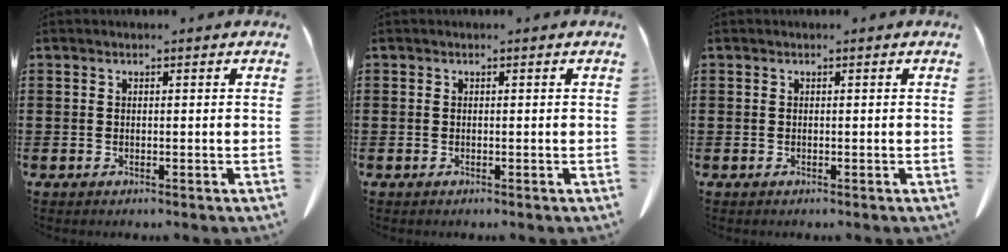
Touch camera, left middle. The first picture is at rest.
{"total": 0.0}
{"total": 0.0}